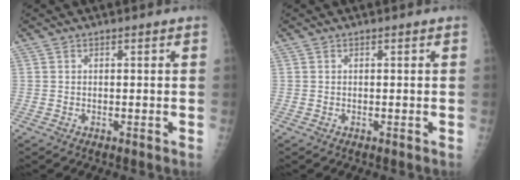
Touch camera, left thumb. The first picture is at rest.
{"total": 0.0}